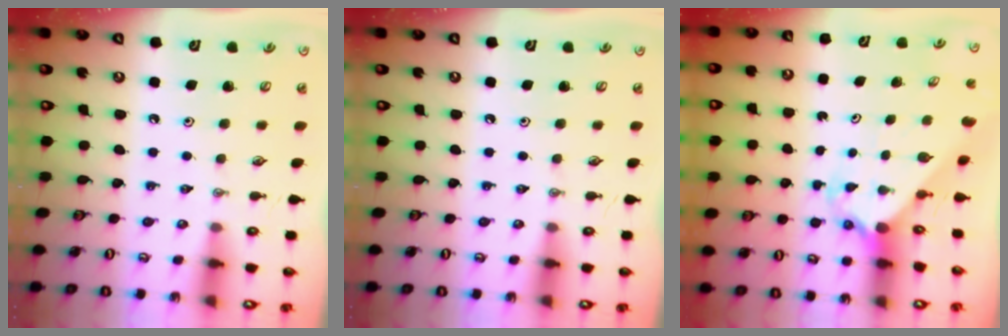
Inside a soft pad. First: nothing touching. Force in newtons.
{"total": 0.0}
{"total": 2.1, "press": 2.1, "slide": 0.2}